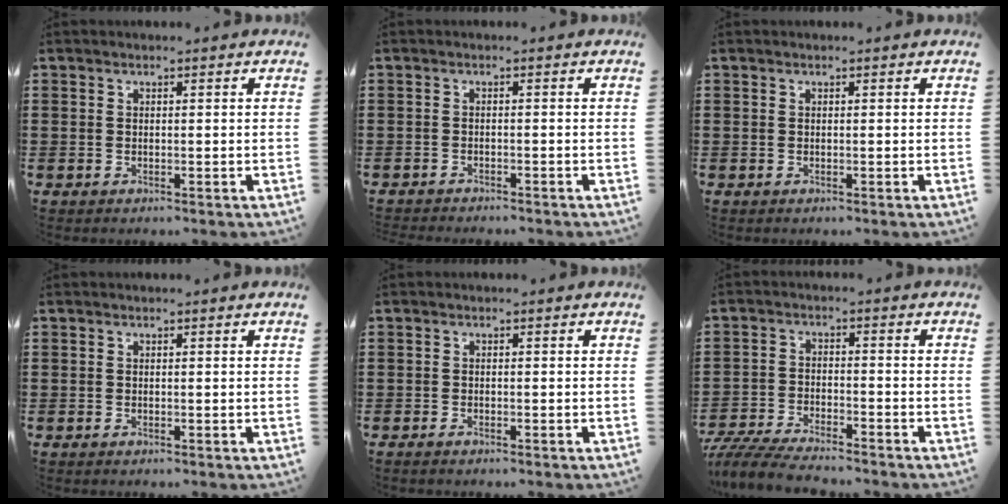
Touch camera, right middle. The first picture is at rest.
{"total": 1.1, "force": [-1.1, 0.0, 0.0], "torque": [-0.003, 0.002, -0.024]}
{"total": 0.0}
{"total": 0.0}
{"total": 0.6, "force": [-0.6, 0.0, 0.2], "torque": [-0.007, -0.005, -0.010]}
{"total": 5.6, "force": [-5.4, 0.5, 1.6], "torque": [-0.043, -0.004, -0.109]}